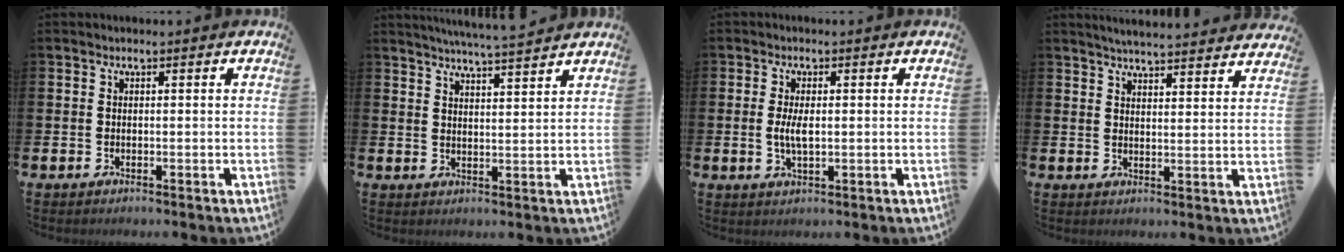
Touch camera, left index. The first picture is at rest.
{"total": 5.2, "force": [5.0, -0.7, 0.8], "torque": [-0.025, -0.028, 0.089]}
{"total": 3.4, "force": [0.2, 1.4, 3.1], "torque": [-0.060, 0.005, 0.002]}
{"total": 4.7, "force": [4.7, -0.1, 0.6], "torque": [-0.020, -0.029, 0.083]}